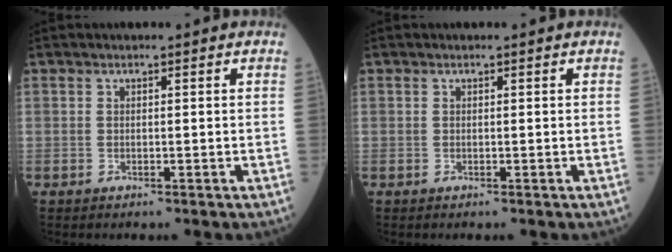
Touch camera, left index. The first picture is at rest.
{"total": 0.0}